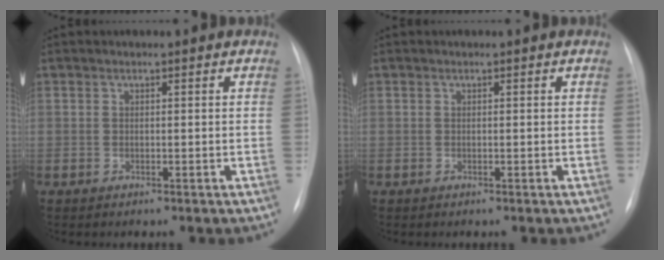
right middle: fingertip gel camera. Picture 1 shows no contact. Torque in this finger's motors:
{"motor_torque": [1.04, -1.10, 0.04, 0.01]}